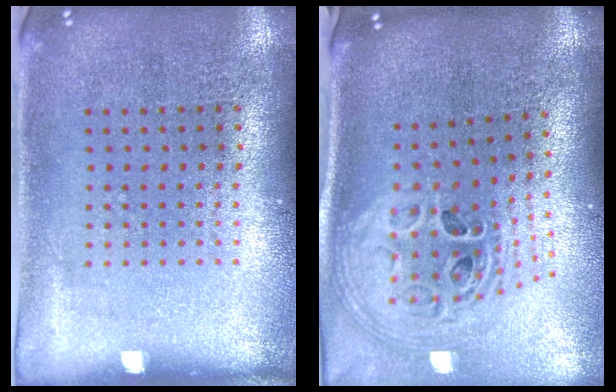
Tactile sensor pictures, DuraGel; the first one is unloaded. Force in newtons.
{"total": 2.6, "press": 1.8, "slide": 1.8}